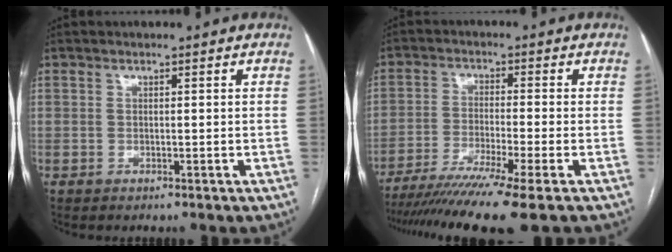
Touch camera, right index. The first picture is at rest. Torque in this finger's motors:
{"motor_torque": [1.25, -0.89, 0.92, 0.20]}